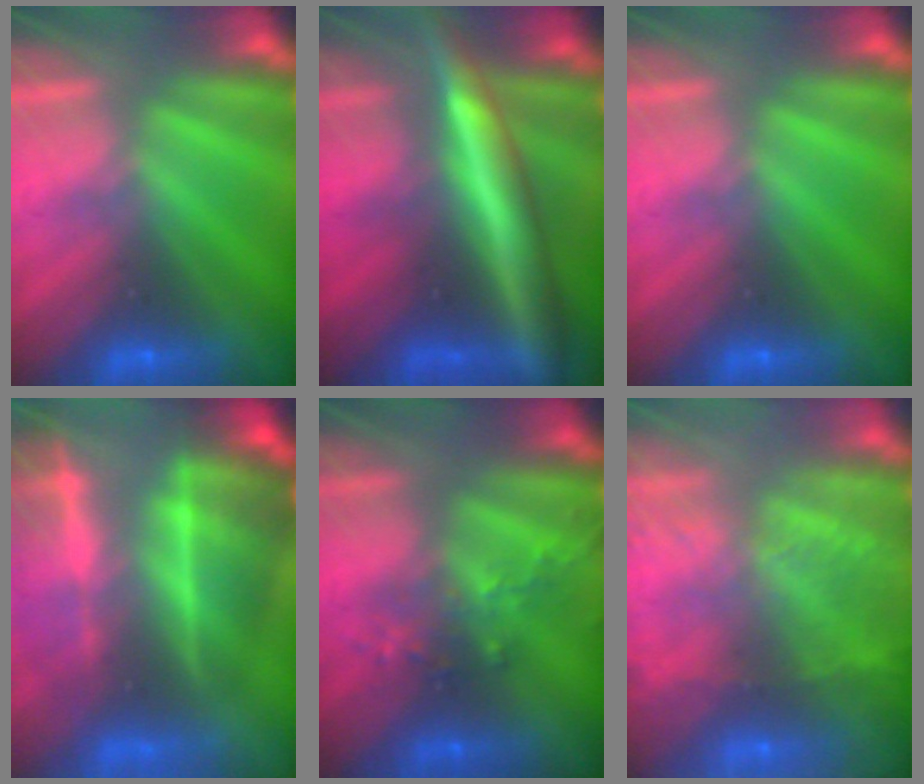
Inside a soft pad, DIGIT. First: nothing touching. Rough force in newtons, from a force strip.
{"total": 7.4}
{"total": 0.0}
{"total": 8.5}
{"total": 2.6}
{"total": 6.1}